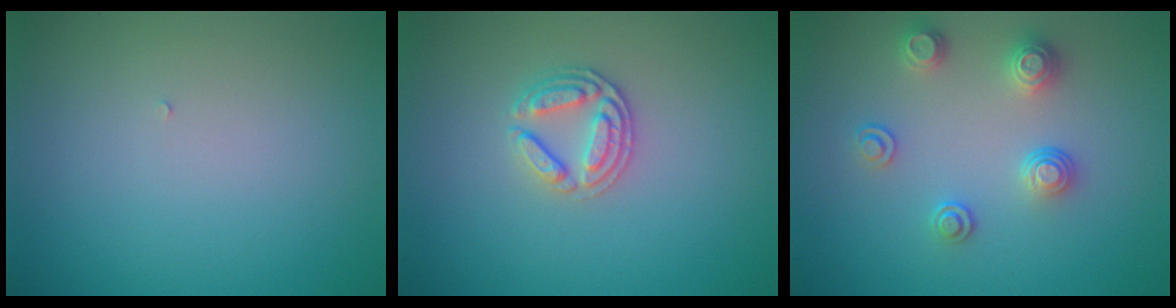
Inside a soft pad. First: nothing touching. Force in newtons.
{"total": 2.6, "press": 2.5, "slide": 0.7}
{"total": 2.6, "press": 2.6, "slide": 0.6}